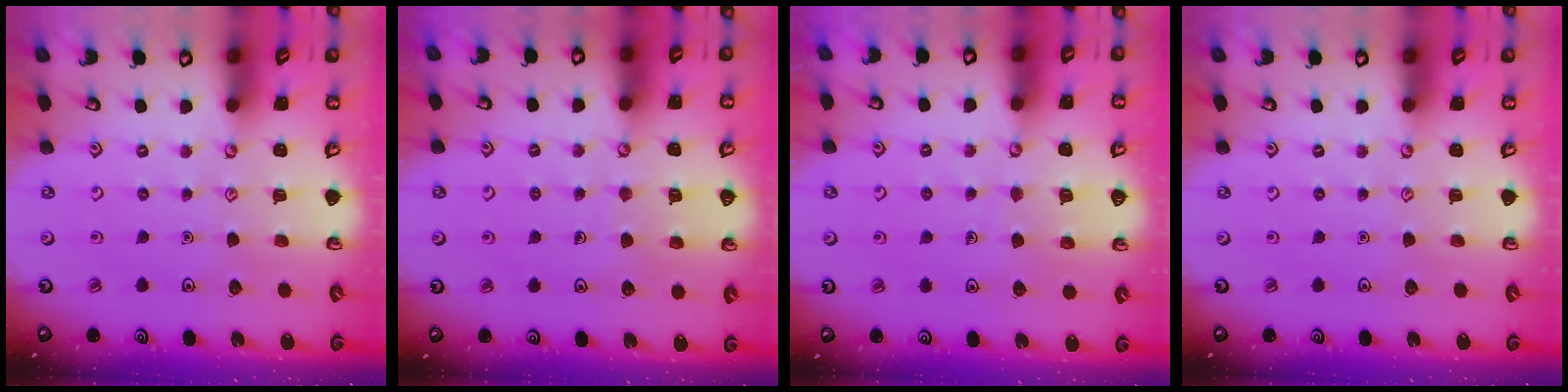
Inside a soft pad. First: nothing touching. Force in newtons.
{"total": 5.6, "press": 5.6, "slide": 0.5}
{"total": 4.3, "press": 4.2, "slide": 0.4}
{"total": 0.0}